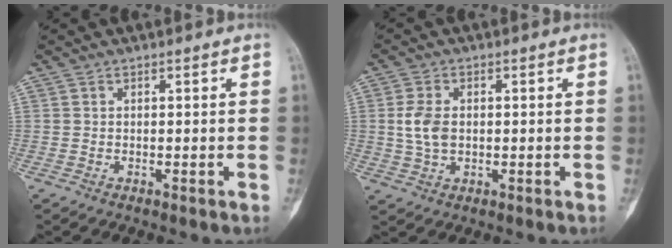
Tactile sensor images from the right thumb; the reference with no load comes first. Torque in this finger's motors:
{"motor_torque": [0.51, 0.51, 0.40, -0.49, 0.01]}